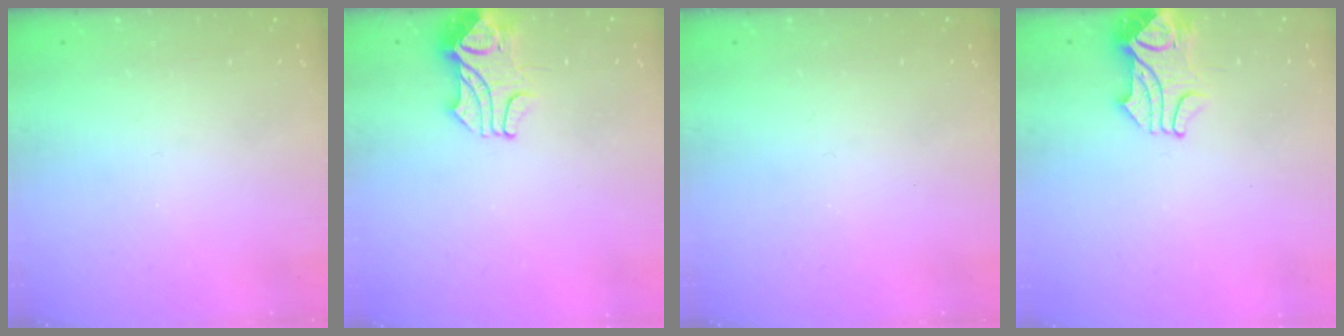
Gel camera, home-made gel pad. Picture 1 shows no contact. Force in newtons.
{"total": 2.1, "press": 2.0, "slide": 0.8}
{"total": 0.0}
{"total": 2.2, "press": 2.1, "slide": 0.6}